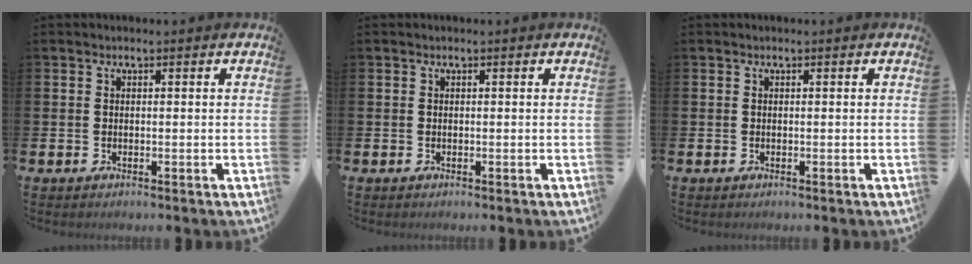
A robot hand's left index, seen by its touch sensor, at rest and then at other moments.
{"total": 0.0}
{"total": 0.0}